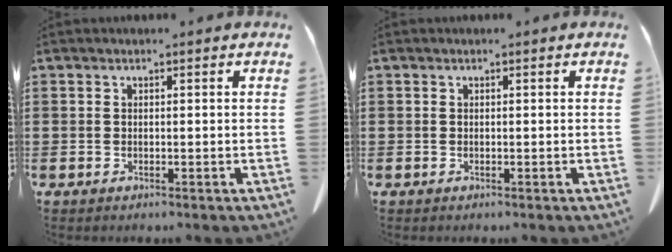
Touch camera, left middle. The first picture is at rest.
{"total": 0.0}